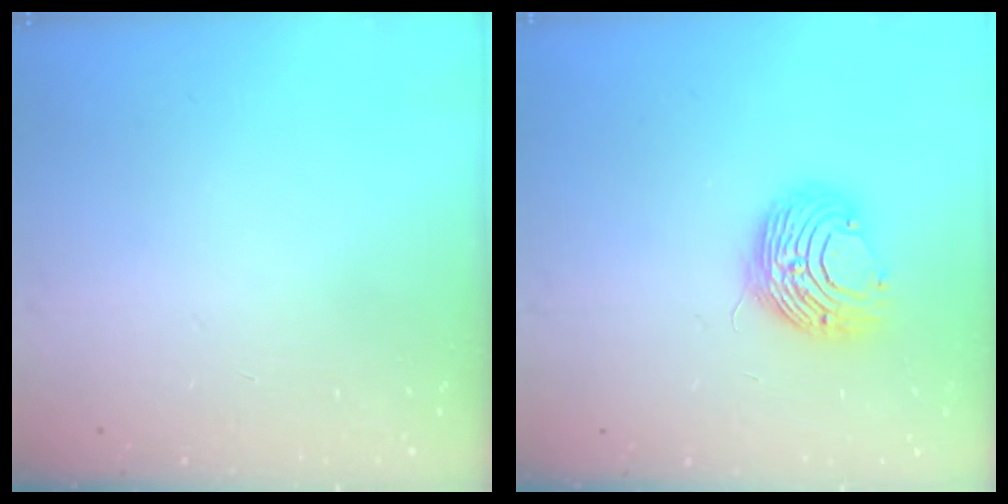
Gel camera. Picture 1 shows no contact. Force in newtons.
{"total": 9.3, "press": 9.3, "slide": 0.3}